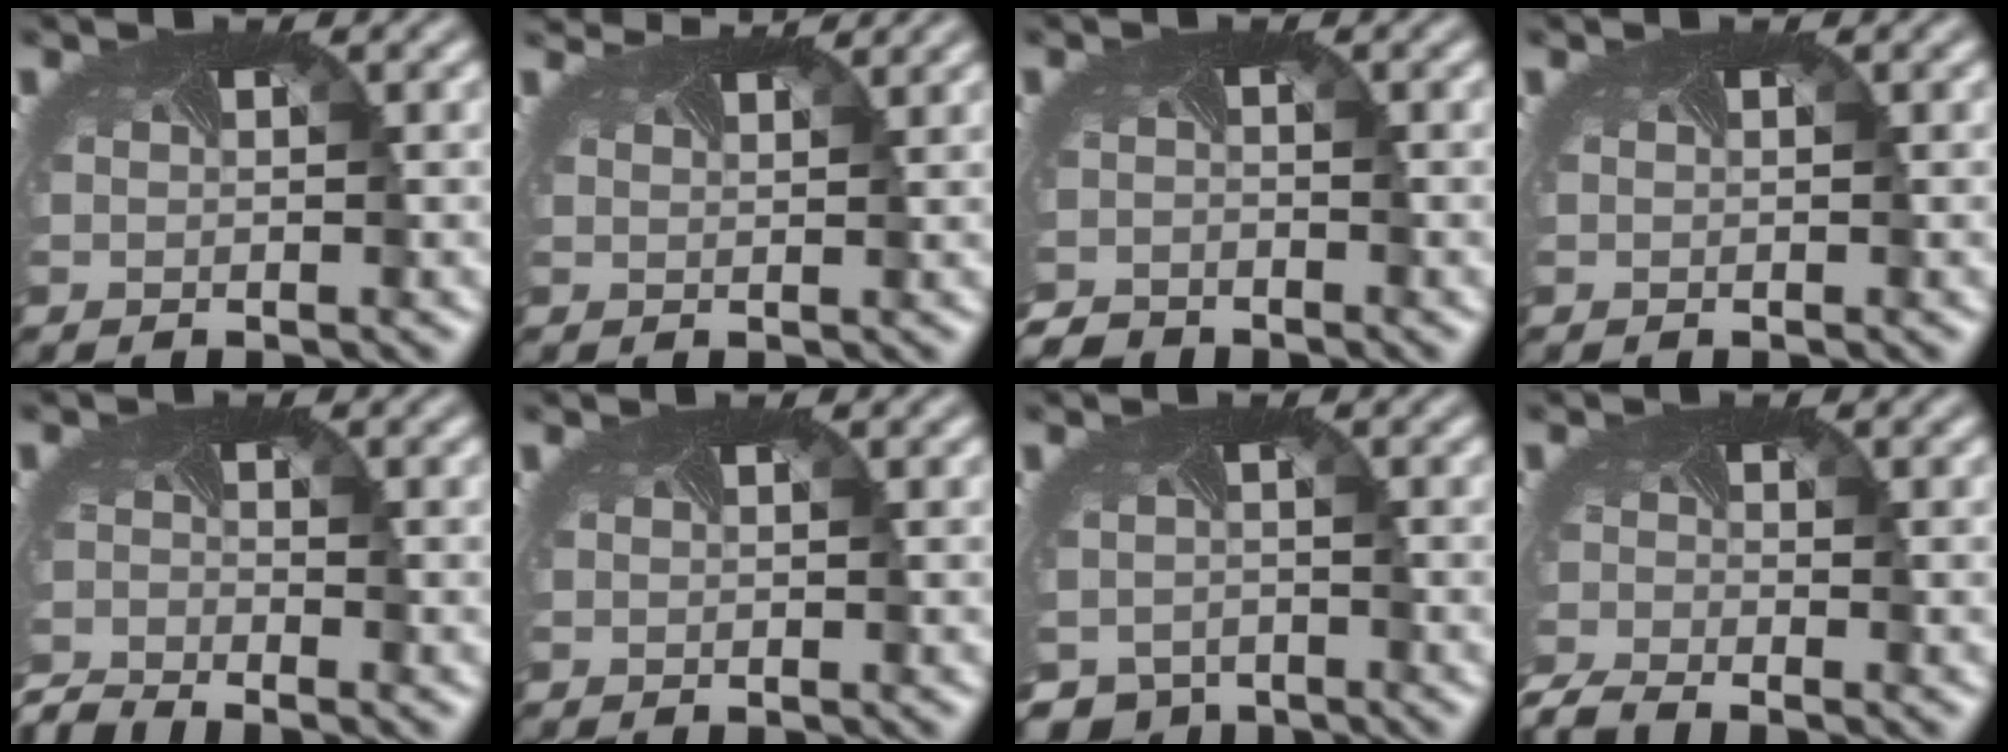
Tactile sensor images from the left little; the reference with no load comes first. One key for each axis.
{"total": 2.1, "fx": 2.1, "fy": -0.1, "fz": 0.3, "tx": -0.011, "ty": 0.004, "tz": 0.027}
{"total": 2.8, "fx": -2.7, "fy": 0.7, "fz": -0.1, "tx": -0.004, "ty": -0.020, "tz": -0.051}
{"total": 0.0}
{"total": 3.6, "fx": -3.6, "fy": 0.0, "fz": 0.1, "tx": -0.015, "ty": -0.026, "tz": -0.075}
{"total": 0.0}
{"total": 4.6, "fx": -3.5, "fy": 2.9, "fz": 0.7, "tx": -0.014, "ty": -0.025, "tz": -0.044}
{"total": 3.5, "fx": -3.4, "fy": 0.4, "fz": 1.0, "tx": -0.032, "ty": -0.027, "tz": -0.070}